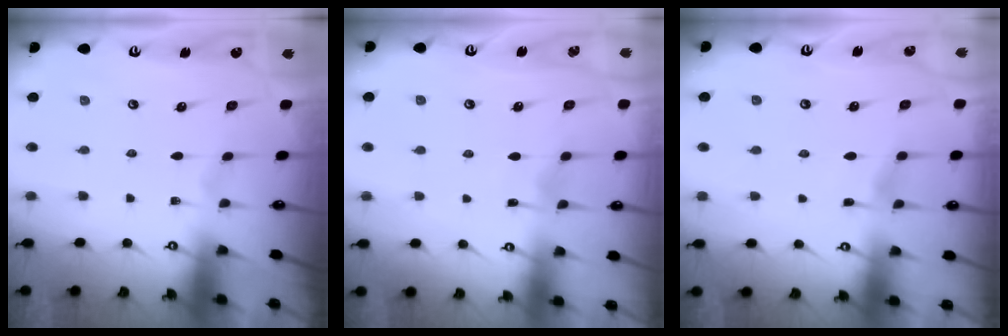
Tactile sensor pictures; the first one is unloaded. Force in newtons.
{"total": 3.6, "press": 3.6, "slide": 0.5}
{"total": 3.4, "press": 3.3, "slide": 0.4}